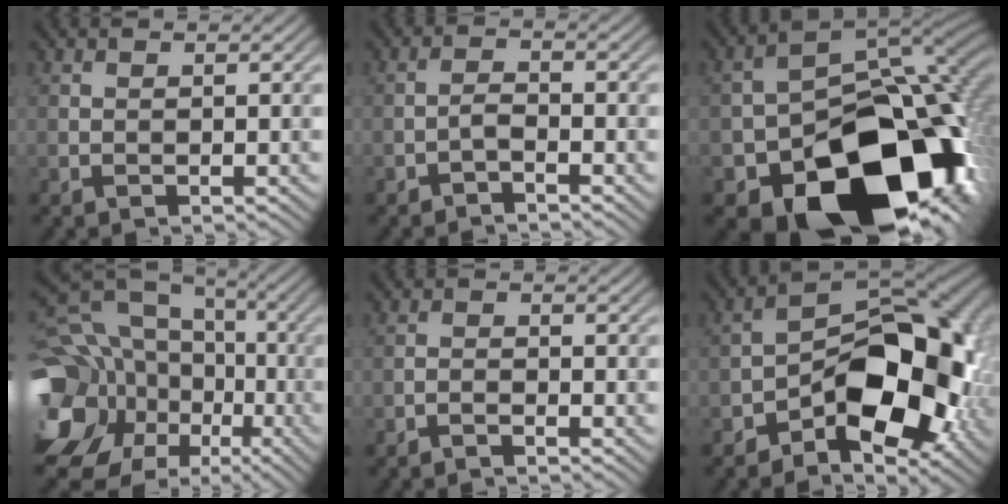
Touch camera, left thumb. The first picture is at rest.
{"total": 1.7, "force": [-1.3, 0.4, 0.9], "torque": [-0.019, 0.006, -0.031]}
{"total": 21.6, "force": [-9.4, 14.0, 13.6], "torque": [-0.196, -0.055, -0.125]}
{"total": 21.9, "force": [-4.9, 18.0, 11.4], "torque": [-0.261, -0.032, -0.098]}
{"total": 1.3, "force": [-1.2, 0.1, 0.5], "torque": [-0.008, 0.001, -0.027]}
{"total": 13.7, "force": [-4.8, 7.7, 10.3], "torque": [-0.130, 0.000, -0.089]}